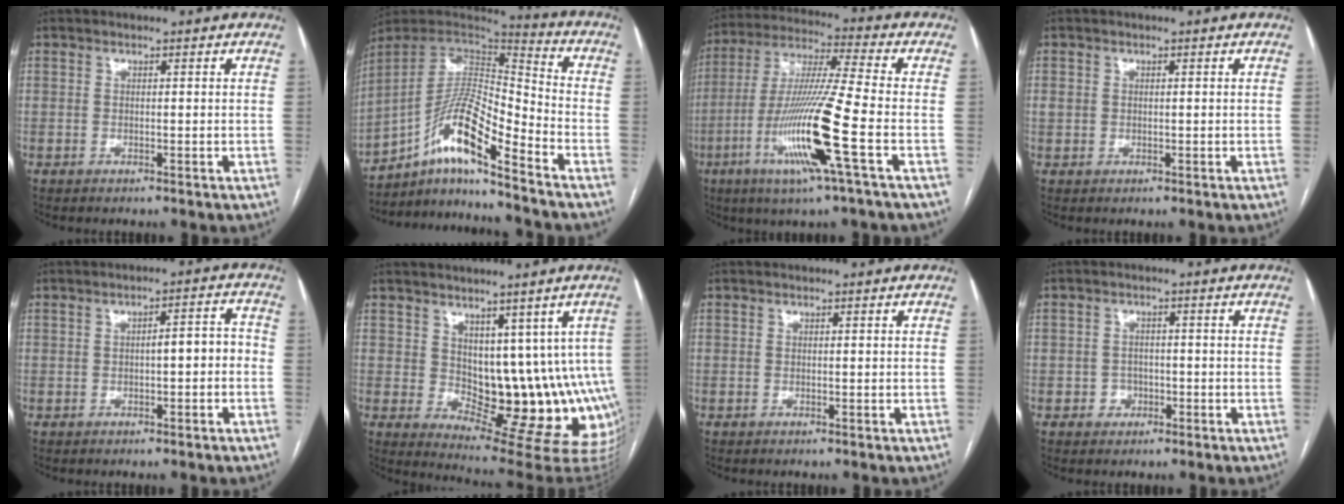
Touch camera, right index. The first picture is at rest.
{"total": 14.5, "force": [-9.5, 1.7, 10.8], "torque": [-0.199, 0.019, -0.168]}
{"total": 16.2, "force": [-5.6, -1.1, 15.2], "torque": [-0.310, -0.020, -0.111]}
{"total": 1.3, "force": [0.2, 1.2, 0.5], "torque": [-0.008, 0.011, 0.009]}
{"total": 4.0, "force": [-0.6, 1.3, 3.7], "torque": [-0.051, 0.025, -0.006]}
{"total": 12.2, "force": [3.3, 6.9, 9.4], "torque": [-0.106, -0.007, 0.068]}
{"total": 0.0}
{"total": 2.6, "force": [-1.0, 2.4, 0.4], "torque": [0.002, 0.010, -0.015]}